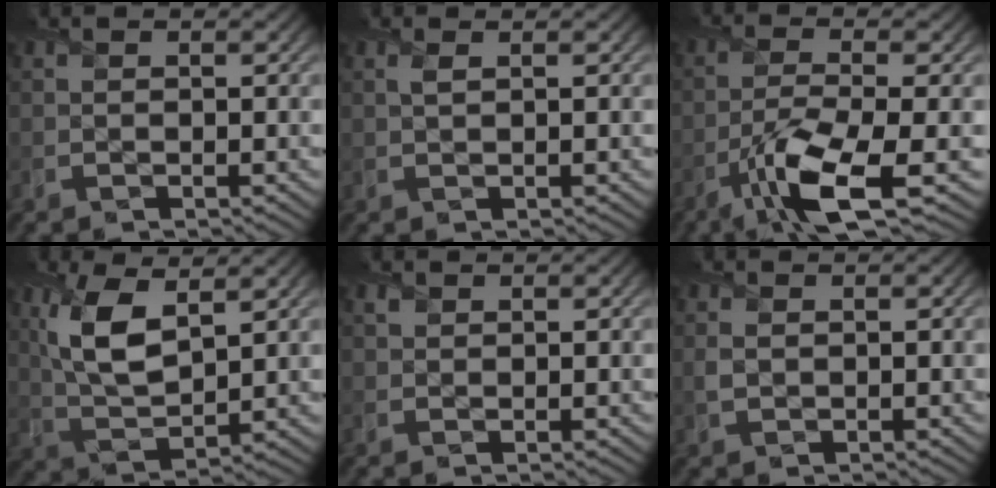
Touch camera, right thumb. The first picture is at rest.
{"total": 1.0, "force": [0.6, 0.2, 0.8], "torque": [-0.019, 0.002, 0.010]}
{"total": 9.0, "force": [-4.5, 2.1, 7.5], "torque": [-0.144, -0.006, -0.096]}
{"total": 9.2, "force": [3.5, 4.2, 7.4], "torque": [-0.168, 0.002, 0.067]}
{"total": 0.9, "force": [0.5, 0.7, -0.2], "torque": [0.002, -0.003, 0.012]}
{"total": 1.5, "force": [0.2, 1.0, 1.0], "torque": [-0.030, -0.001, 0.002]}